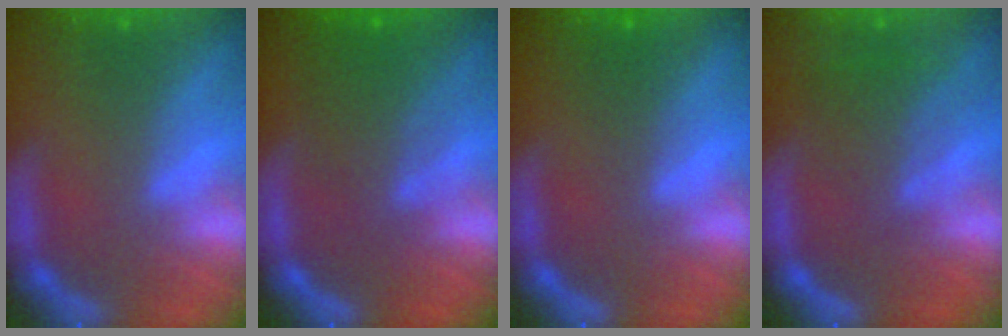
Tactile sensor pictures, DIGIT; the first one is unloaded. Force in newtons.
{"total": 5.6}
{"total": 1.5}
{"total": 3.5}